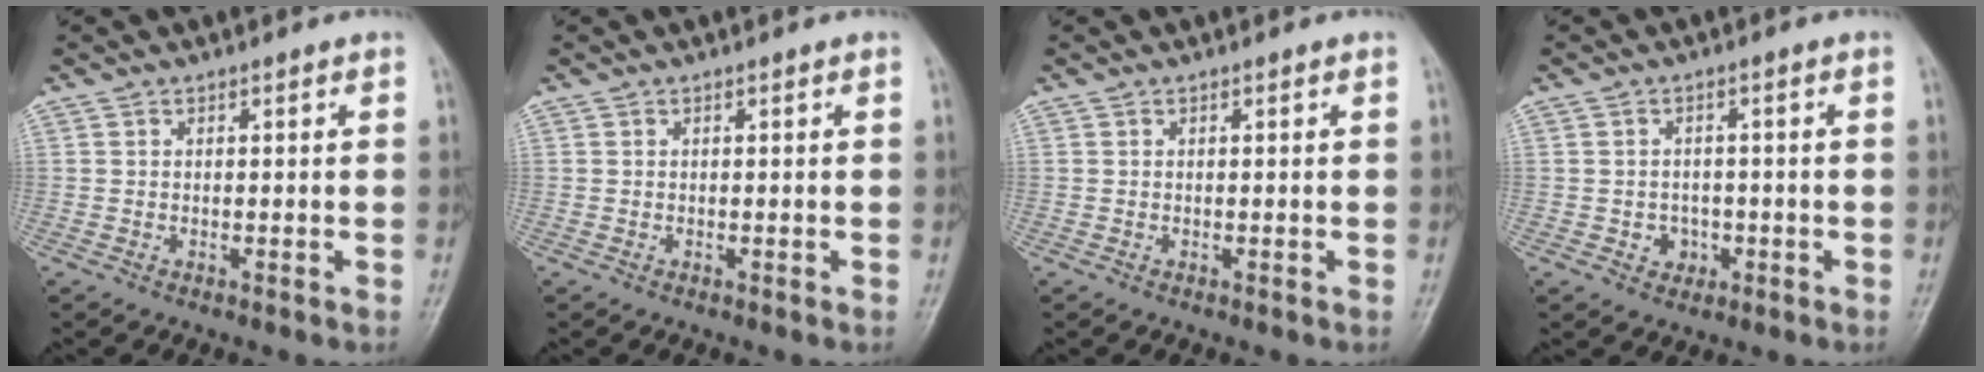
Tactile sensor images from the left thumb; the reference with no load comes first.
{"total": 0.0}
{"total": 0.0}
{"total": 3.1, "force": [-1.1, 2.7, 1.0], "torque": [0.005, 0.008, -0.014]}